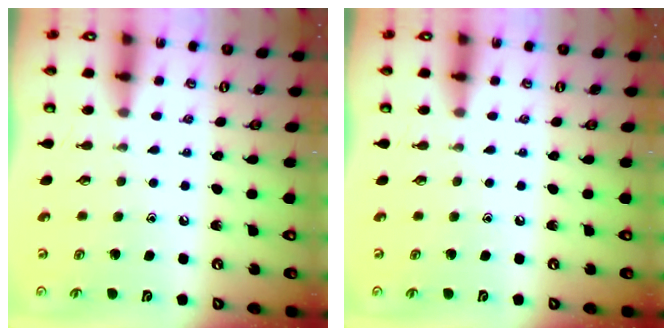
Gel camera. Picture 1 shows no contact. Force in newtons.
{"total": 0.0}